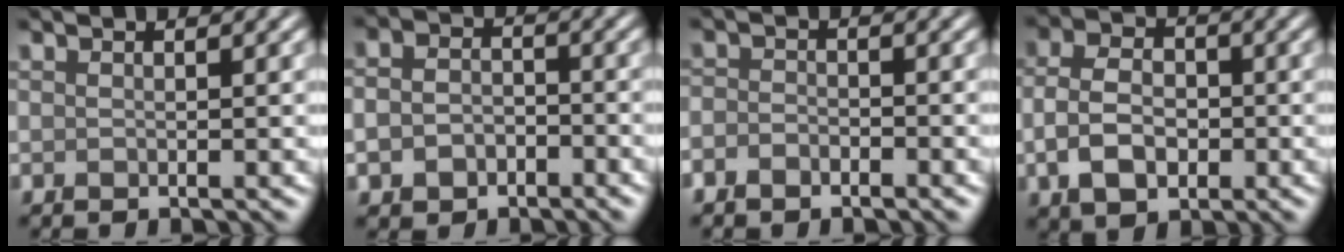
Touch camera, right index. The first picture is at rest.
{"total": 4.4, "force": [-1.9, 3.4, 2.2], "torque": [-0.029, -0.010, -0.035]}
{"total": 1.9, "force": [-1.3, 1.1, 0.8], "torque": [-0.014, 0.001, -0.031]}
{"total": 5.4, "force": [-0.9, 3.8, 3.8], "torque": [-0.079, 0.001, -0.023]}